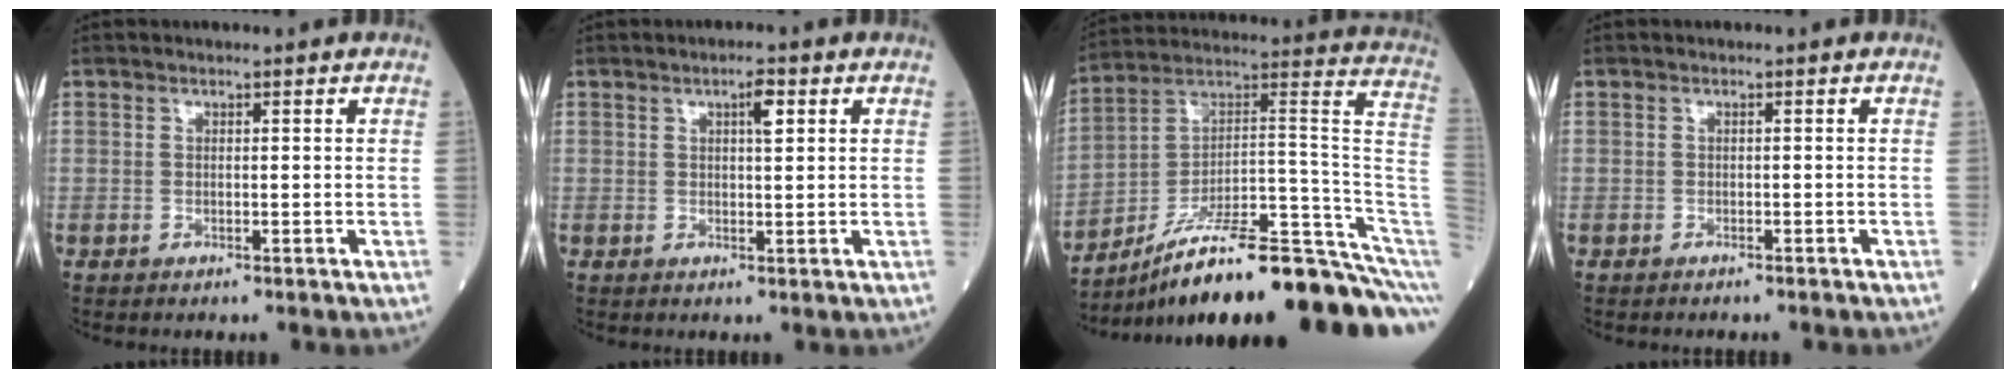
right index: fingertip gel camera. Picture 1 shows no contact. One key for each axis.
{"total": 2.6, "fx": 1.1, "fy": 0.5, "fz": 2.3, "tx": -0.038, "ty": 0.002, "tz": 0.016}
{"total": 23.9, "fx": -17.0, "fy": 0.9, "fz": 16.8, "tx": -0.151, "ty": 0.057, "tz": -0.266}
{"total": 1.4, "fx": -1.2, "fy": 0.2, "fz": 0.6, "tx": -0.012, "ty": -0.003, "tz": -0.014}